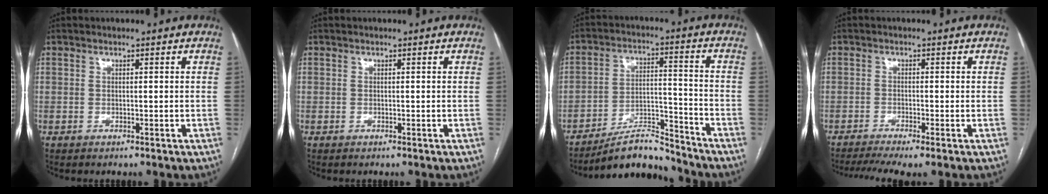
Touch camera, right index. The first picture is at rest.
{"total": 0.0}
{"total": 8.7, "force": [-8.4, 1.6, 1.9], "torque": [-0.028, 0.023, -0.143]}
{"total": 6.3, "force": [-4.6, 0.5, 4.2], "torque": [-0.073, -0.008, -0.078]}